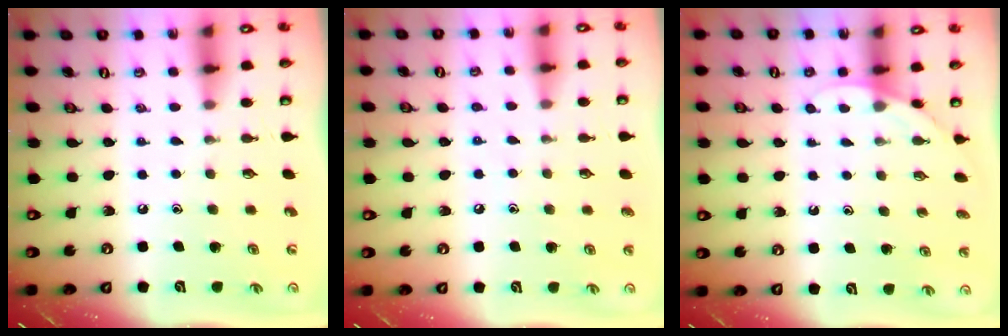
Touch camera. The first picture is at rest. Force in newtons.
{"total": 4.9, "press": 4.9, "slide": 0.7}
{"total": 3.6, "press": 3.6, "slide": 0.1}